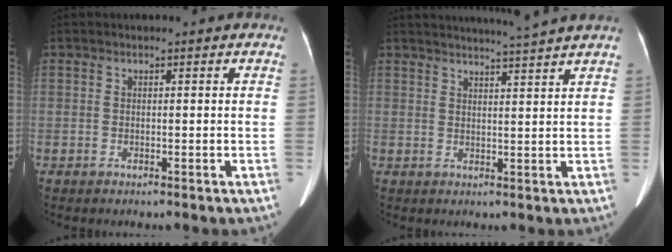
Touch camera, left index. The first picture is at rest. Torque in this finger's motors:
{"motor_torque": [0.16, -0.41, -0.03, 0.05]}